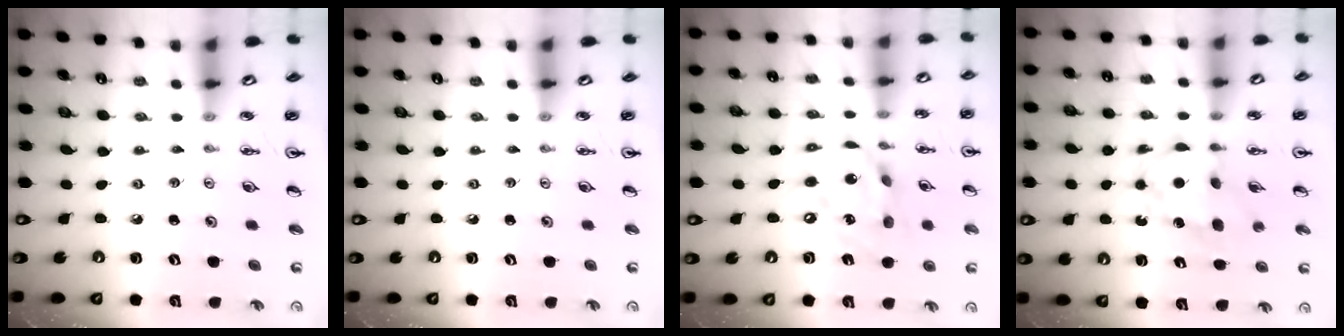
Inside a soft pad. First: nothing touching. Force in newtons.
{"total": 0.0}
{"total": 14.5, "press": 14.4, "slide": 1.1}
{"total": 6.5, "press": 6.5, "slide": 0.5}